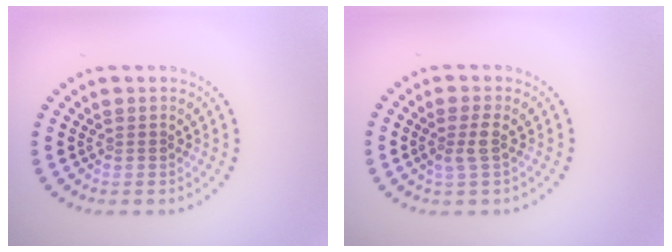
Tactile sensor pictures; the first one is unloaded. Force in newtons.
{"total": 1.5, "press": 1.3, "slide": 0.7}